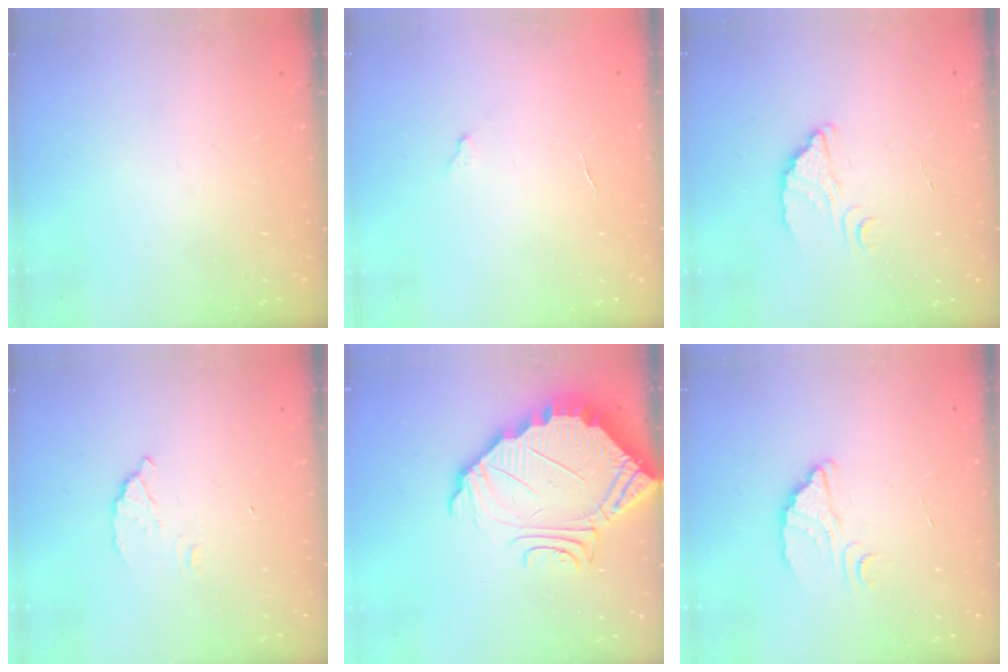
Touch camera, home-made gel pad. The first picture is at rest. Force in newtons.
{"total": 3.0, "press": 3.0, "slide": 0.3}
{"total": 2.6, "press": 2.6, "slide": 0.1}
{"total": 2.7, "press": 2.7, "slide": 0.1}
{"total": 9.7, "press": 9.7, "slide": 0.8}
{"total": 2.7, "press": 2.7, "slide": 0.1}